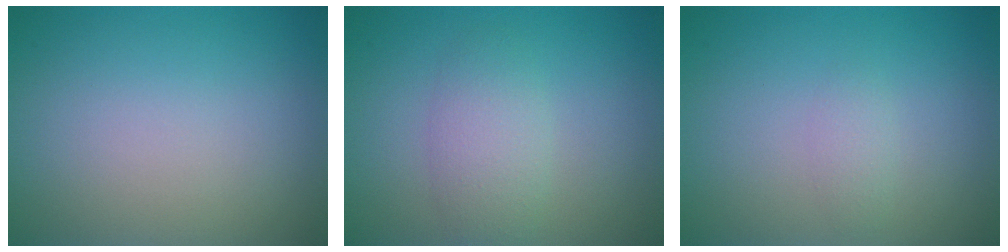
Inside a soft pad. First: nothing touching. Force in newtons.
{"total": 2.8, "press": 2.8, "slide": 0.2}
{"total": 0.8, "press": 0.8, "slide": 0.1}